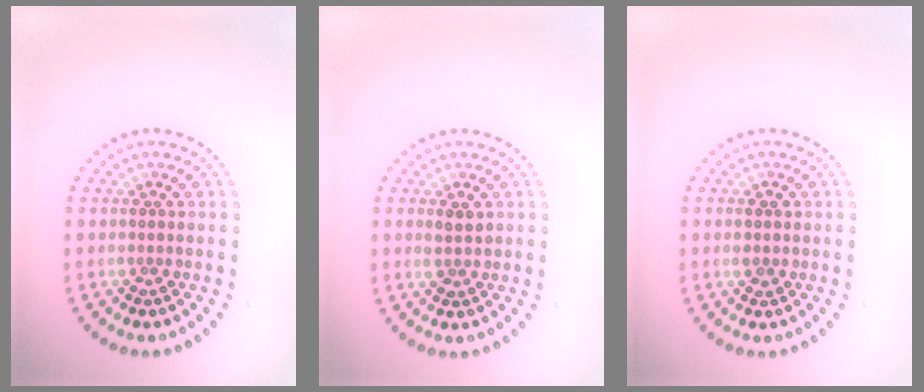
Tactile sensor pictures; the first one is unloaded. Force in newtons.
{"total": 1.5, "press": 1.5, "slide": 0.2}
{"total": 0.8, "press": 0.8, "slide": 0.2}